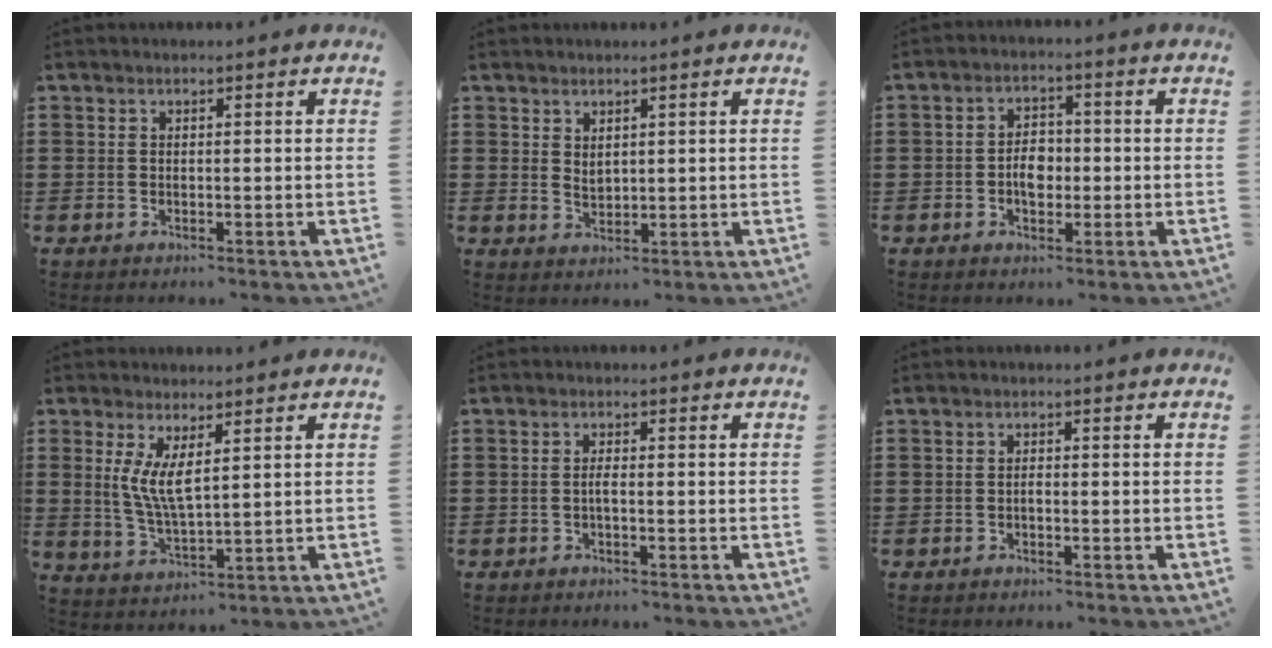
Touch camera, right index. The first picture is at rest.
{"total": 1.7, "force": [1.3, 0.9, 0.7], "torque": [-0.016, 0.004, 0.024]}
{"total": 3.8, "force": [-0.7, 2.5, 2.8], "torque": [-0.046, 0.003, -0.015]}
{"total": 5.8, "force": [2.0, 1.7, 5.1], "torque": [-0.113, -0.004, 0.034]}
{"total": 1.2, "force": [-0.4, 0.1, 1.1], "torque": [-0.023, 0.000, -0.008]}
{"total": 0.7, "force": [-0.3, 0.2, 0.6], "torque": [-0.013, -0.004, -0.005]}